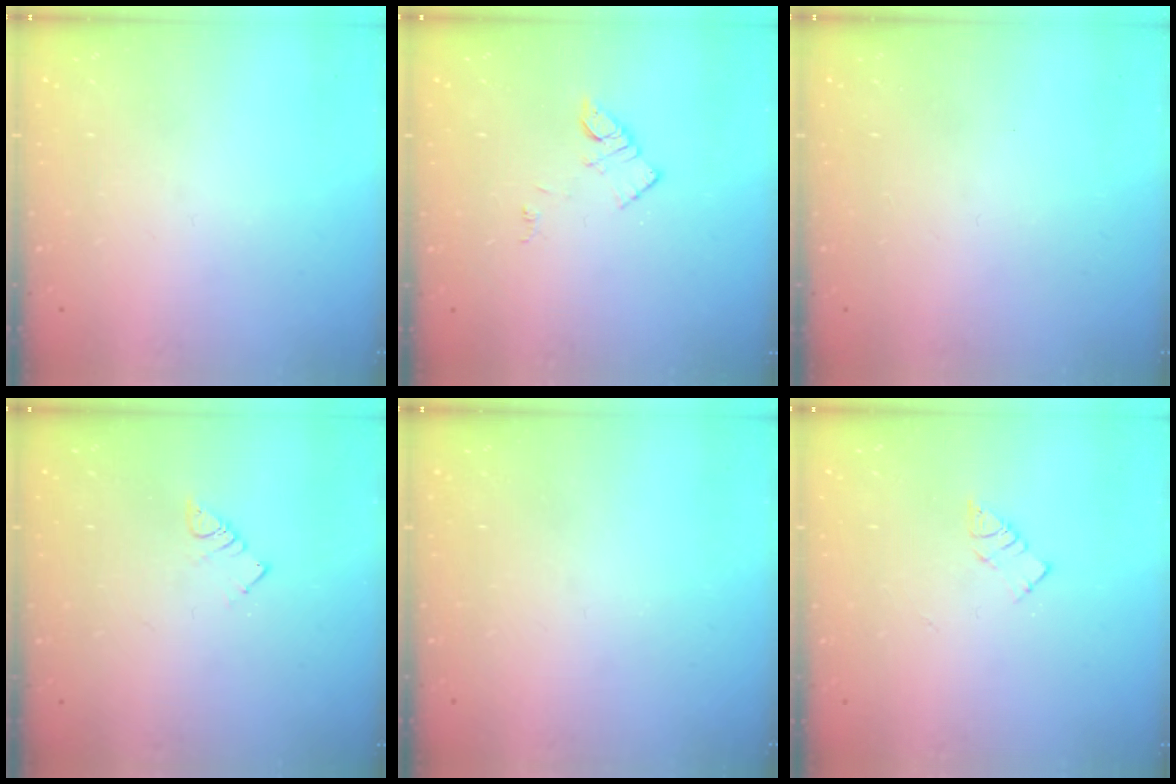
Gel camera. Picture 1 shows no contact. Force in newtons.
{"total": 5.8, "press": 5.8, "slide": 0.6}
{"total": 1.6, "press": 1.6, "slide": 0.1}
{"total": 2.9, "press": 2.9, "slide": 0.5}
{"total": 0.0}
{"total": 5.1, "press": 5.1, "slide": 0.2}